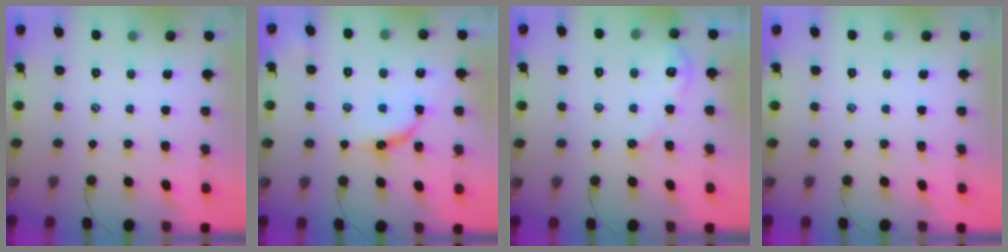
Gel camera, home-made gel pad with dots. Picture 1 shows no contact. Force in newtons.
{"total": 9.4, "press": 9.4, "slide": 0.9}
{"total": 3.5, "press": 3.5, "slide": 0.2}
{"total": 0.0}